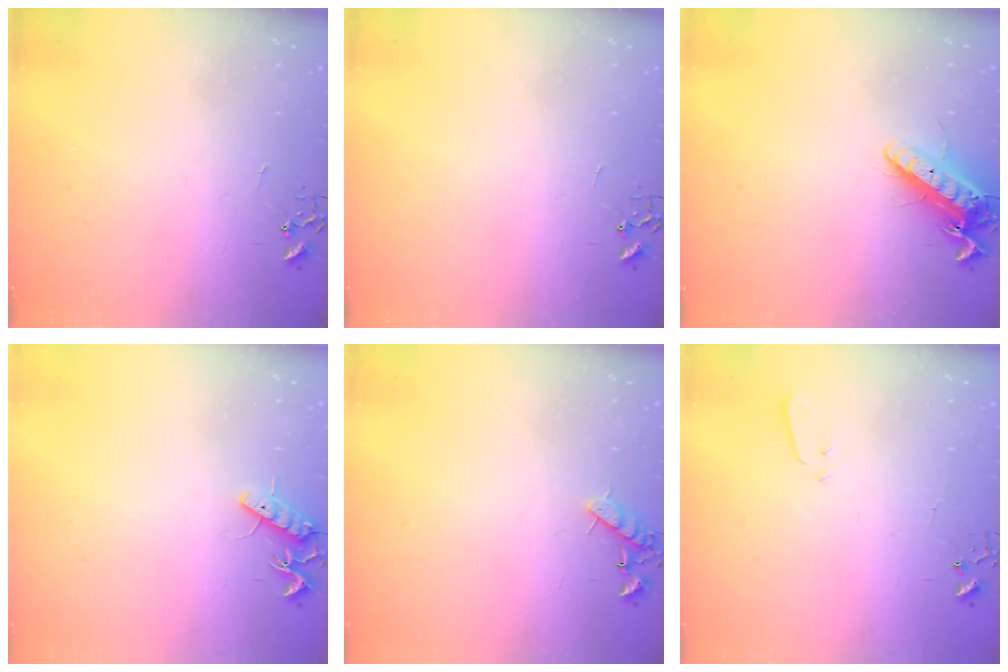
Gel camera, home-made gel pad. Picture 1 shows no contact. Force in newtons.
{"total": 0.0}
{"total": 14.7, "press": 14.5, "slide": 1.8}
{"total": 10.7, "press": 10.7, "slide": 0.3}
{"total": 8.8, "press": 8.8, "slide": 1.0}
{"total": 2.0, "press": 2.0, "slide": 0.4}